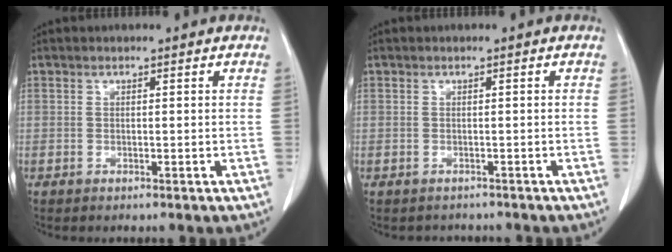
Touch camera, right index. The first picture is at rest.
{"total": 2.2, "force": [-1.8, 1.2, -0.2], "torque": [-0.002, 0.002, -0.029]}